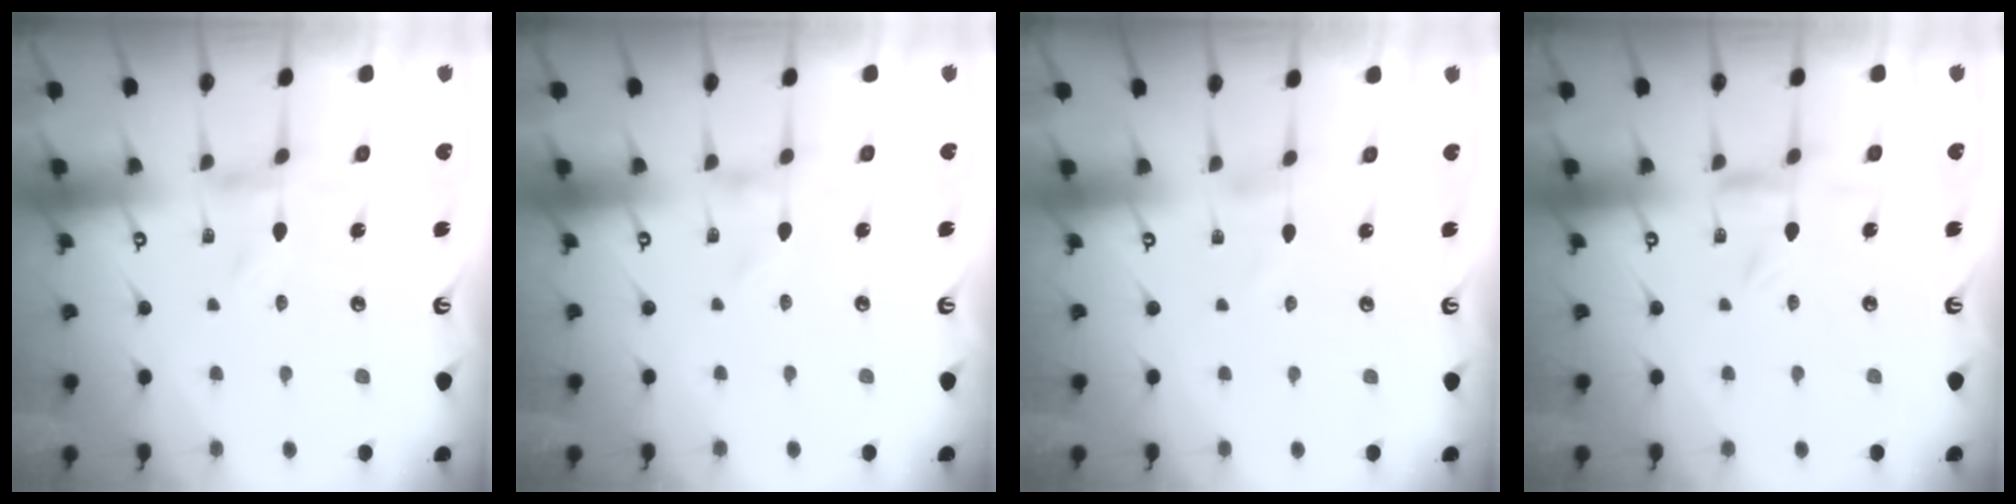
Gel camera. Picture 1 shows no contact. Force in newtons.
{"total": 0.0}
{"total": 1.1, "press": 1.1, "slide": 0.1}
{"total": 1.8, "press": 1.8, "slide": 0.3}